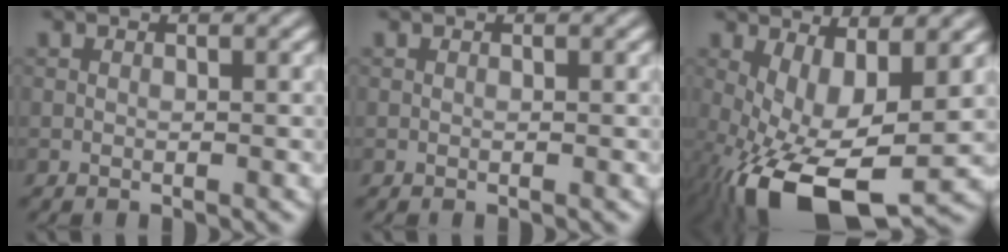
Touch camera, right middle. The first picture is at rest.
{"total": 0.0}
{"total": 11.7, "force": [-3.7, 5.0, 9.9], "torque": [-0.194, -0.026, -0.049]}